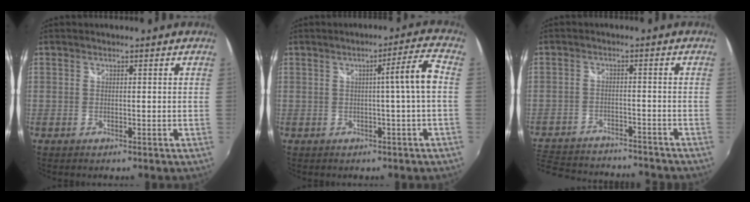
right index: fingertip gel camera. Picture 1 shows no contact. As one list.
[{"total": 5.6, "force": [-0.2, -1.4, 5.4], "torque": [-0.076, 0.012, 0.001]}, {"total": 18.4, "force": [-15.8, 6.3, 7.0], "torque": [-0.173, 0.004, -0.228]}]